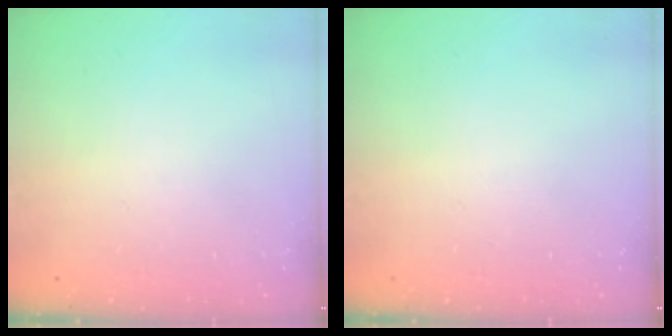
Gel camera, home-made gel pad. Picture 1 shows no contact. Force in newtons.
{"total": 0.0}